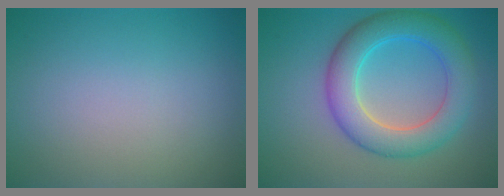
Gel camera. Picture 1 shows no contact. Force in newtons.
{"total": 6.5, "press": 6.5, "slide": 0.2}